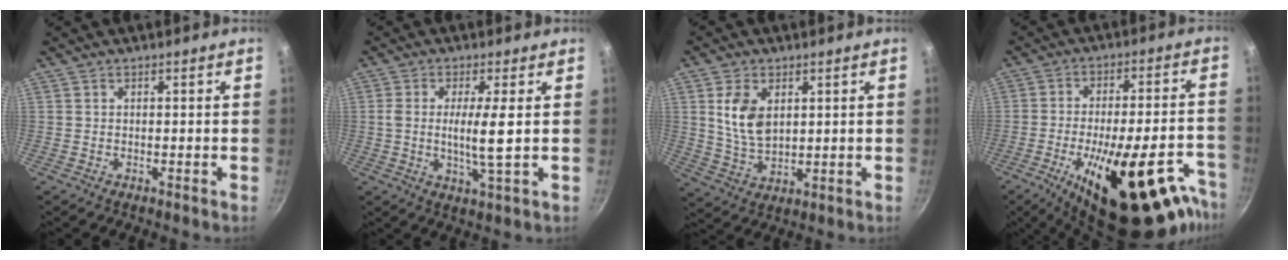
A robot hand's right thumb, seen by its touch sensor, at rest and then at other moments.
{"total": 6.2, "force": [0.3, 0.3, 6.2], "torque": [-0.131, -0.011, 0.003]}
{"total": 8.7, "force": [2.5, 5.4, 6.4], "torque": [-0.114, -0.019, 0.055]}
{"total": 27.4, "force": [-14.6, 10.0, 20.8], "torque": [-0.249, 0.056, -0.209]}